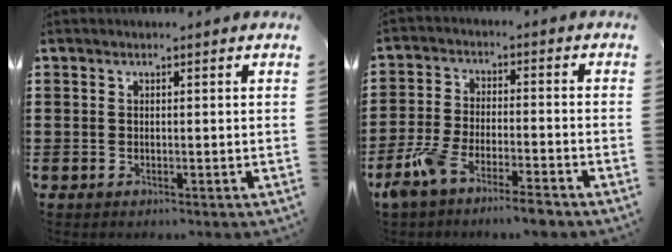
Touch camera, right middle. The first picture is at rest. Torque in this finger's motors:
{"motor_torque": [0.79, -0.73, 0.53, 0.13]}